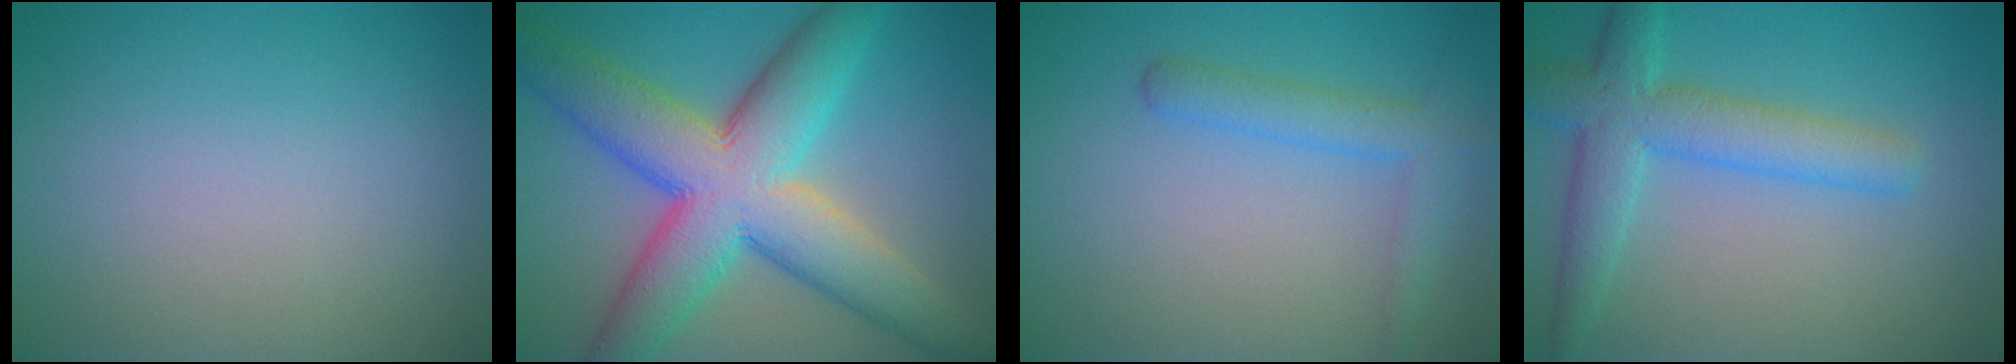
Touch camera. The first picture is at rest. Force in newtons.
{"total": 12.1, "press": 12.1, "slide": 0.7}
{"total": 3.0, "press": 3.0, "slide": 0.2}
{"total": 5.3, "press": 5.3, "slide": 0.2}